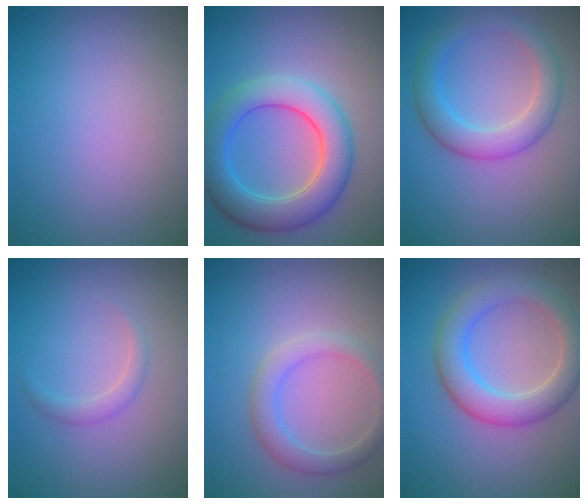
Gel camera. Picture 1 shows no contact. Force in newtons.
{"total": 6.9, "press": 6.9, "slide": 0.5}
{"total": 4.0, "press": 4.0, "slide": 0.1}
{"total": 1.3, "press": 1.2, "slide": 0.1}
{"total": 2.7, "press": 2.7, "slide": 0.2}
{"total": 5.2, "press": 5.2, "slide": 0.3}